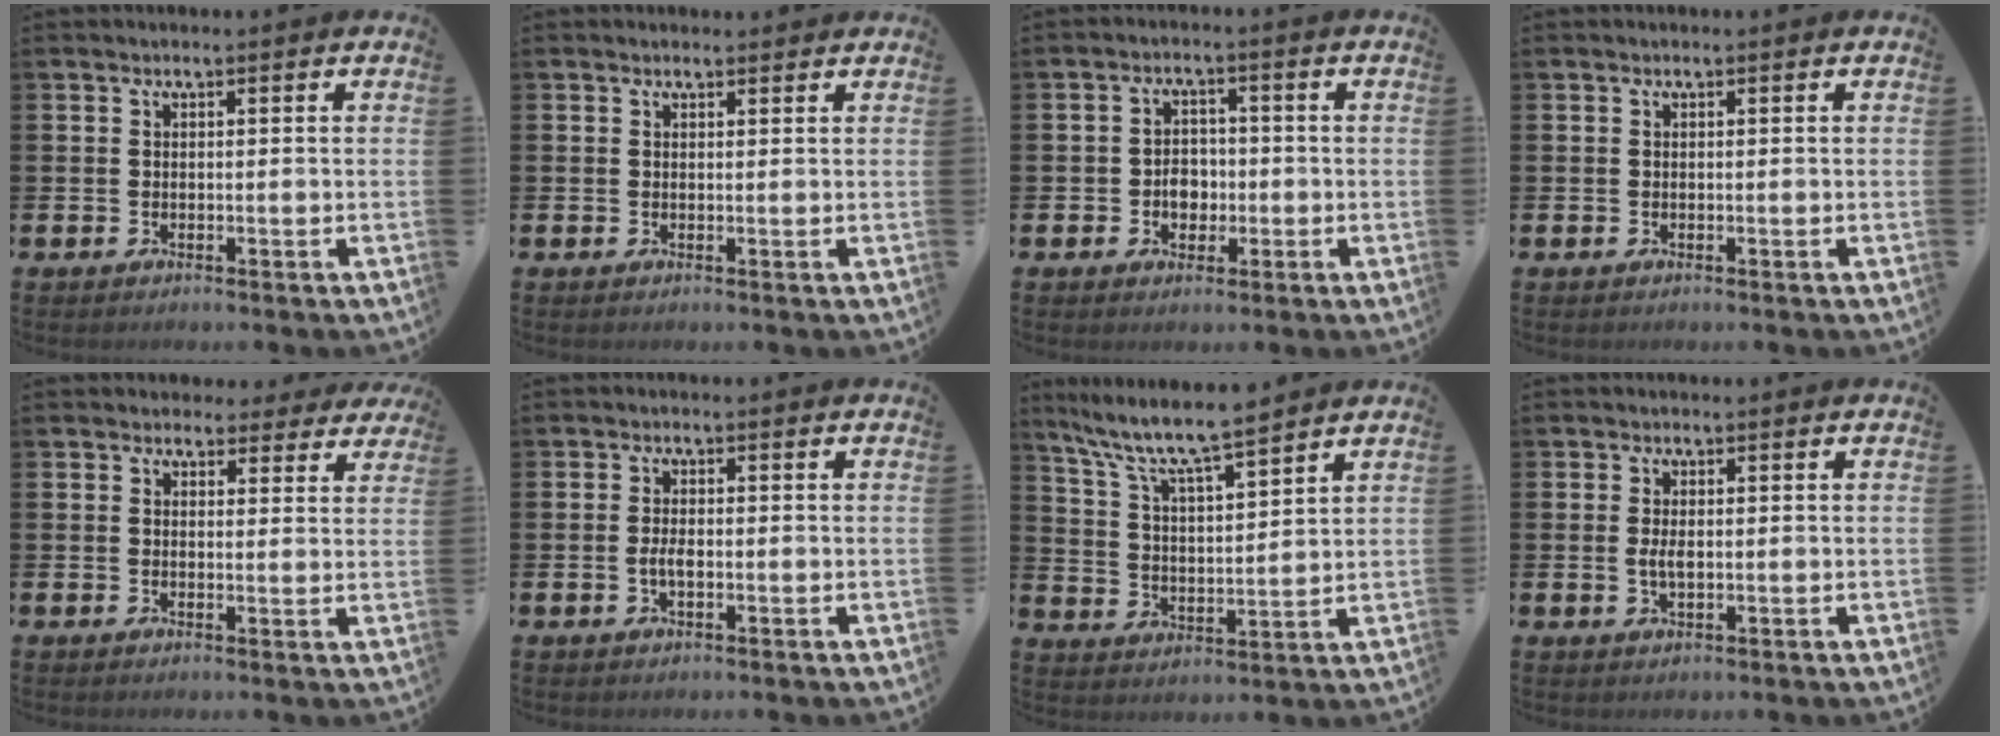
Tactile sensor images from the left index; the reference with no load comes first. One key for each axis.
{"total": 0.7, "fx": 0.7, "fy": 0.2, "fz": 0.1, "tx": 0.005, "ty": 0.000, "tz": 0.010}
{"total": 3.3, "fx": -0.7, "fy": 2.6, "fz": 1.9, "tx": -0.020, "ty": -0.002, "tz": -0.021}
{"total": 0.0}
{"total": 3.2, "fx": 2.9, "fy": 1.5, "fz": 0.2, "tx": -0.001, "ty": -0.012, "tz": 0.049}
{"total": 2.0, "fx": -0.5, "fy": 0.9, "fz": 1.8, "tx": -0.029, "ty": 0.000, "tz": -0.010}
{"total": 8.0, "fx": 7.3, "fy": 0.4, "fz": 3.1, "tx": -0.095, "ty": -0.047, "tz": 0.127}
{"total": 2.1, "fx": 0.0, "fy": 1.0, "fz": 1.9, "tx": -0.033, "ty": 0.002, "tz": -0.002}